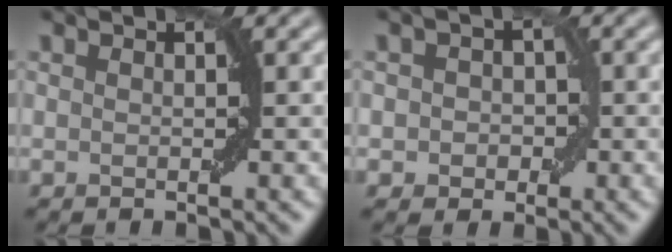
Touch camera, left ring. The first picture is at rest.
{"total": 2.2, "force": [-0.2, 2.0, 1.0], "torque": [0.004, 0.001, -0.009]}